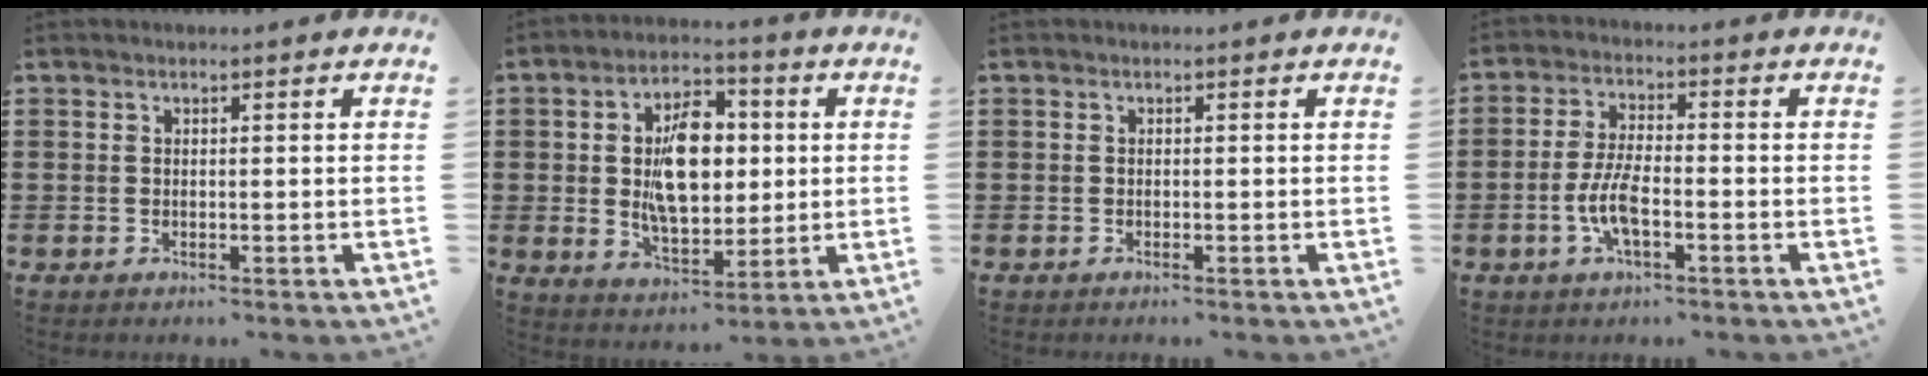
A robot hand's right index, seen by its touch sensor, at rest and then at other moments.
{"total": 10.8, "force": [1.0, 6.1, 8.9], "torque": [-0.172, 0.008, 0.015]}
{"total": 0.0}
{"total": 6.2, "force": [-1.9, 1.8, 5.6], "torque": [-0.130, -0.008, -0.041]}